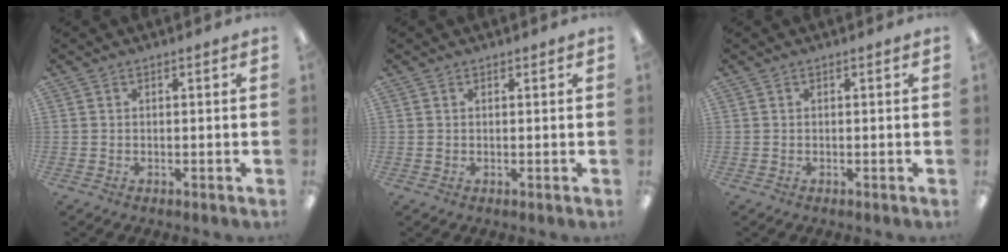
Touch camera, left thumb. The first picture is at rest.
{"total": 0.6, "force": [0.3, 0.5, 0.1], "torque": [-0.003, 0.002, 0.006]}
{"total": 0.0}